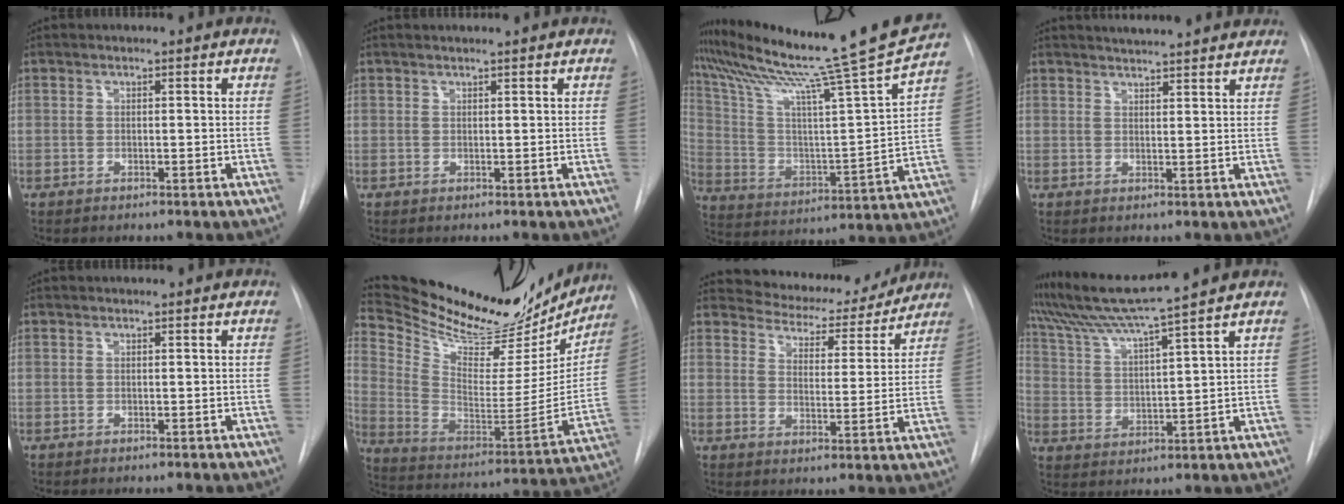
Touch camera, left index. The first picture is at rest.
{"total": 2.0, "force": [1.8, -0.4, 0.8], "torque": [-0.010, 0.011, 0.027]}
{"total": 22.0, "force": [19.6, -3.5, 9.3], "torque": [-0.175, -0.078, 0.297]}
{"total": 9.2, "force": [8.7, 0.4, 3.0], "torque": [-0.046, 0.012, 0.103]}
{"total": 0.0}
{"total": 29.4, "force": [25.7, 8.2, 11.8], "torque": [-0.202, -0.049, 0.368]}
{"total": 11.8, "force": [11.3, 3.1, 1.5], "torque": [-0.012, -0.016, 0.146]}
{"total": 9.9, "force": [8.6, -2.8, 4.0], "torque": [-0.079, -0.005, 0.163]}